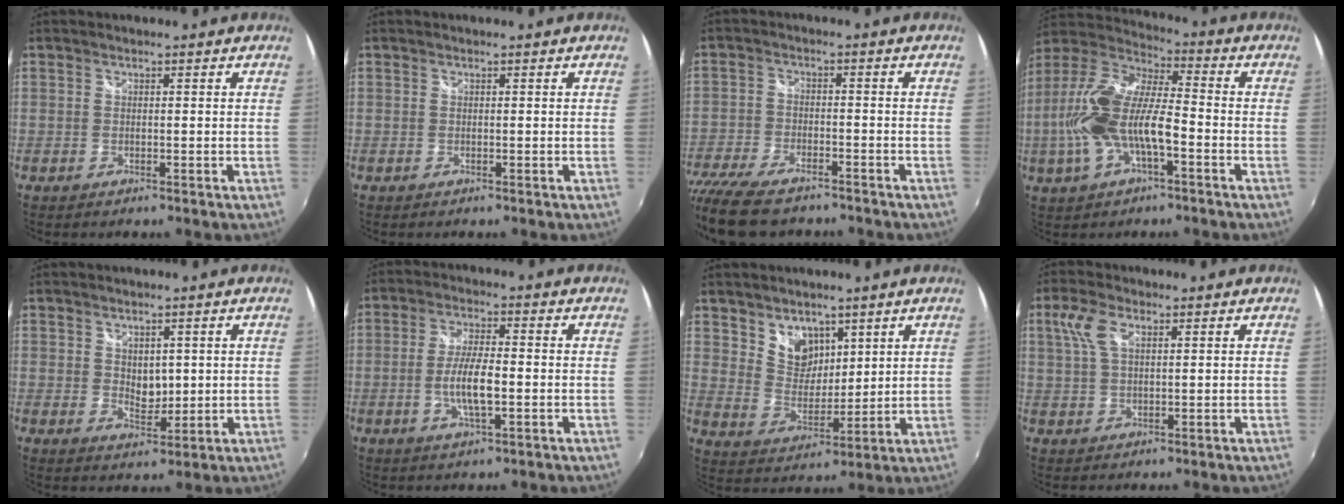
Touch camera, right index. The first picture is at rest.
{"total": 0.0}
{"total": 15.7, "force": [-12.7, 5.4, 7.5], "torque": [-0.185, -0.047, -0.222]}
{"total": 16.9, "force": [-4.2, 6.3, 15.1], "torque": [-0.312, 0.001, -0.083]}
{"total": 3.9, "force": [1.0, 2.8, 2.5], "torque": [-0.035, -0.004, 0.021]}
{"total": 7.1, "force": [-1.6, 1.7, 6.7], "torque": [-0.128, -0.004, -0.028]}
{"total": 7.9, "force": [5.0, 5.4, 2.7], "torque": [-0.037, 0.004, 0.101]}
{"total": 5.3, "force": [2.0, 2.5, 4.3], "torque": [-0.091, 0.011, 0.040]}